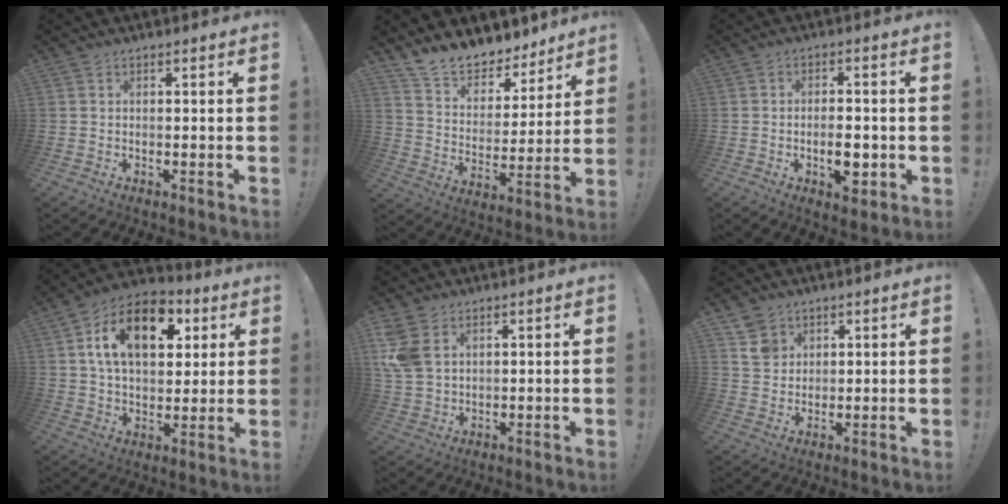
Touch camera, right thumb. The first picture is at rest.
{"total": 12.7, "force": [11.3, 5.0, 2.8], "torque": [-0.062, -0.093, 0.209]}
{"total": 6.5, "force": [-1.9, 3.0, 5.5], "torque": [-0.075, 0.004, -0.029]}
{"total": 17.9, "force": [6.6, 11.0, 12.5], "torque": [-0.186, -0.014, 0.115]}
{"total": 9.0, "force": [3.4, 6.4, 5.4], "torque": [-0.116, -0.003, 0.072]}
{"total": 6.3, "force": [3.8, 4.8, 1.4], "torque": [-0.021, -0.018, 0.076]}